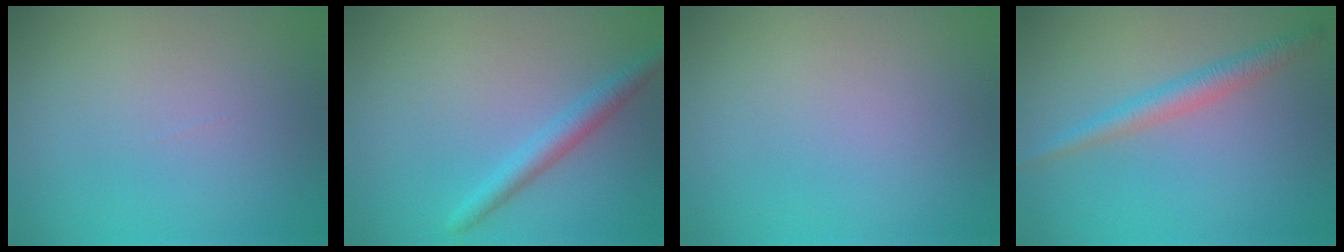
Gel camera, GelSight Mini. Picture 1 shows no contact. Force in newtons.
{"total": 2.4, "press": 2.4, "slide": 0.1}
{"total": 0.0}
{"total": 2.4, "press": 2.4, "slide": 0.0}